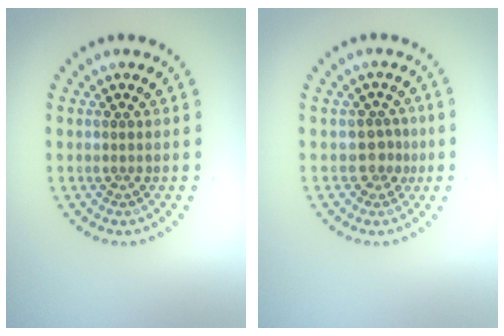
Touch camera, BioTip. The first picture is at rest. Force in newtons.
{"total": 1.9, "press": 1.5, "slide": 1.1}